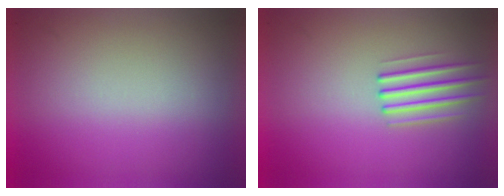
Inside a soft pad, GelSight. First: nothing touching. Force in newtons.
{"total": 2.1}